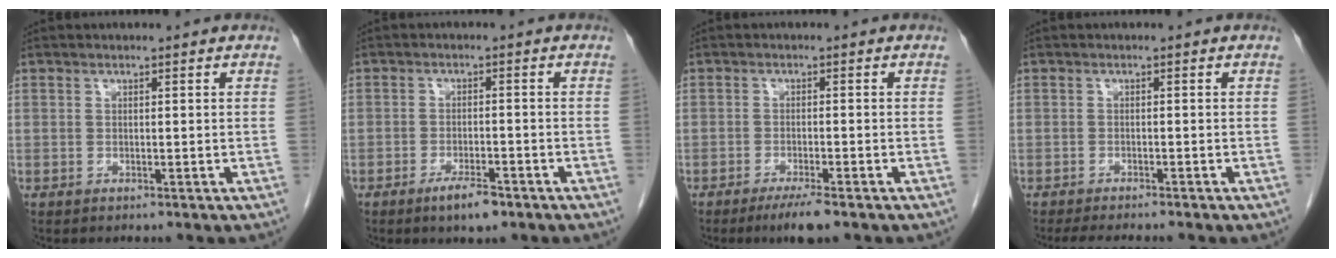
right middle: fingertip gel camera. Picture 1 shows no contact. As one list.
[{"total": 4.3, "force": [-2.9, 1.0, 3.0], "torque": [-0.057, -0.003, -0.045]}, {"total": 4.2, "force": [-2.9, 0.3, 3.0], "torque": [-0.051, -0.009, -0.049]}, {"total": 5.8, "force": [-4.9, 0.7, 3.1], "torque": [-0.038, -0.010, -0.070]}]